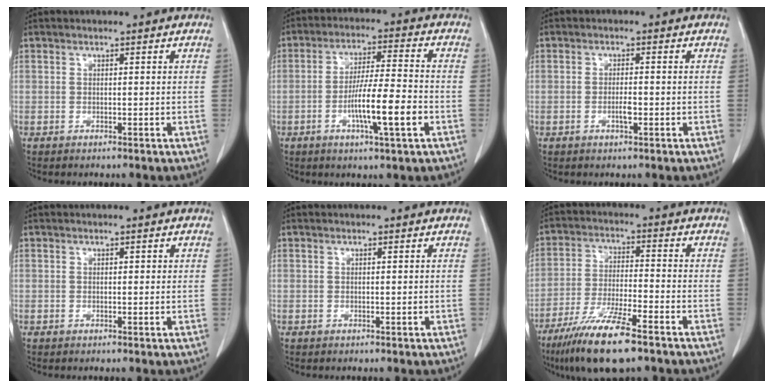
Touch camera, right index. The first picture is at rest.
{"total": 9.7, "force": [-3.2, 0.3, 9.1], "torque": [-0.162, -0.006, -0.060]}
{"total": 2.0, "force": [-0.8, 0.3, 1.8], "torque": [-0.034, 0.000, -0.013]}
{"total": 0.8, "force": [0.3, 0.5, 0.5], "torque": [-0.001, 0.000, 0.003]}
{"total": 0.0}
{"total": 12.0, "force": [-8.1, 1.4, 8.8], "torque": [-0.169, -0.029, -0.145]}